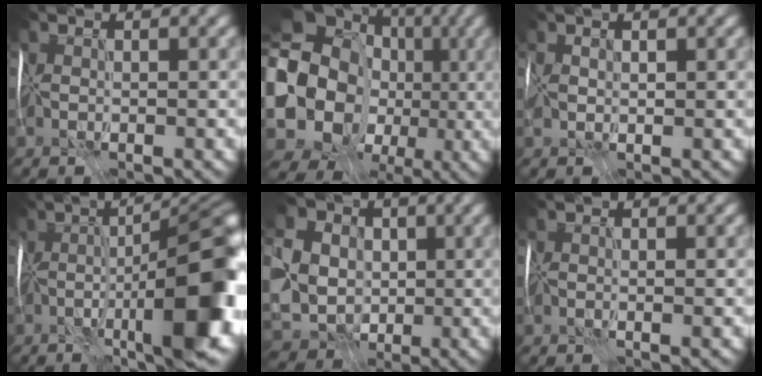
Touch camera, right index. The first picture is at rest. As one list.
[{"total": 18.7, "force": [-0.7, 15.8, 10.0], "torque": [-0.182, -0.004, -0.028]}, {"total": 1.6, "force": [0.5, 0.7, 1.3], "torque": [-0.038, 0.005, 0.012]}, {"total": 13.1, "force": [-2.5, 2.3, 12.6], "torque": [-0.167, -0.003, -0.032]}, {"total": 10.2, "force": [0.5, 8.3, 6.0], "torque": [-0.131, 0.005, 0.008]}, {"total": 0.7, "force": [0.4, -0.4, 0.4], "torque": [-0.006, 0.000, 0.007]}]